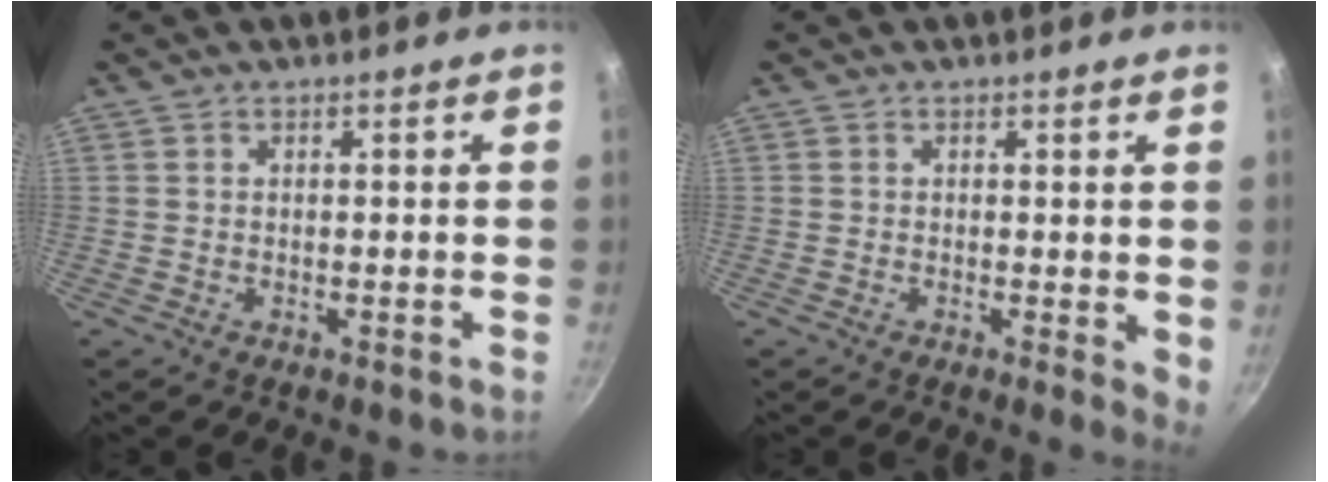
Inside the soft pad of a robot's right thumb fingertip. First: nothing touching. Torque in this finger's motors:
{"motor_torque": [-0.58, 0.25, -0.06, 0.10, 0.06]}